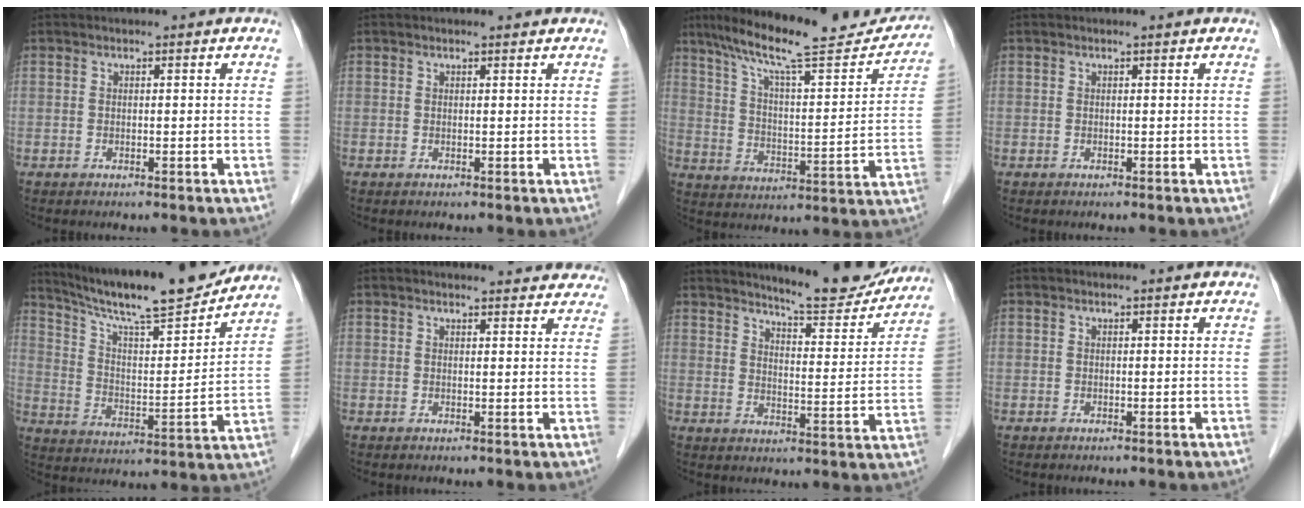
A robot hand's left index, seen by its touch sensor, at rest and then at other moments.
{"total": 0.9, "force": [0.9, 0.1, 0.1], "torque": [-0.012, 0.001, 0.010]}
{"total": 21.4, "force": [18.7, 2.7, 10.1], "torque": [-0.166, -0.002, 0.271]}
{"total": 0.0}
{"total": 19.5, "force": [17.4, 1.0, 8.7], "torque": [-0.149, -0.006, 0.273]}
{"total": 10.3, "force": [9.8, 2.4, 2.1], "torque": [0.004, 0.006, 0.090]}
{"total": 13.9, "force": [13.1, 1.4, 4.5], "torque": [-0.062, -0.028, 0.170]}
{"total": 0.0}